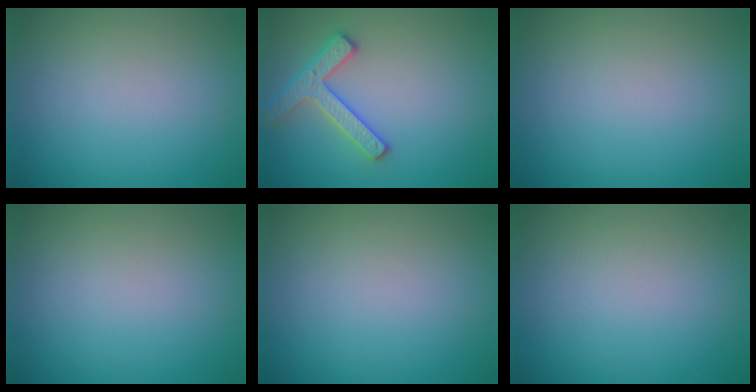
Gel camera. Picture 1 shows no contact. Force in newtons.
{"total": 2.8, "press": 2.8, "slide": 0.3}
{"total": 0.0}
{"total": 0.0}
{"total": 0.0}
{"total": 0.0}